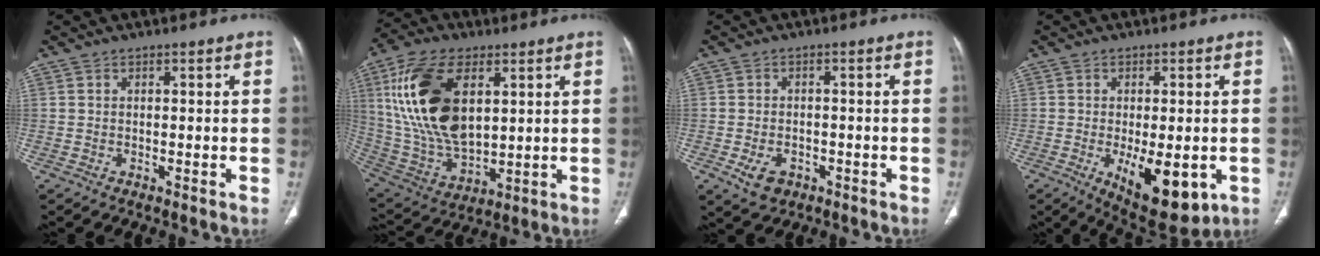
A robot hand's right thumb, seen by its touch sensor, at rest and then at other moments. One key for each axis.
{"total": 21.5, "fx": 6.0, "fy": 11.5, "fz": 17.1, "tx": -0.333, "ty": -0.020, "tz": 0.119}
{"total": 4.7, "fx": -2.0, "fy": 3.3, "fz": 2.7, "tx": -0.044, "ty": 0.008, "tz": -0.025}
{"total": 13.0, "fx": -3.7, "fy": 5.7, "fz": 11.1, "tx": -0.148, "ty": -0.013, "tz": -0.036}